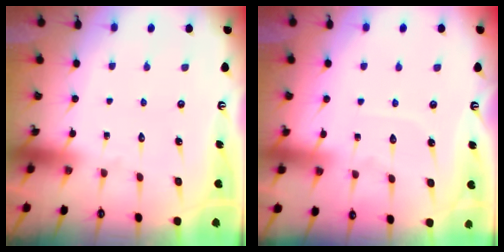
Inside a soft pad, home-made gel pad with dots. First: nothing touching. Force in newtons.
{"total": 3.6, "press": 3.6, "slide": 0.2}